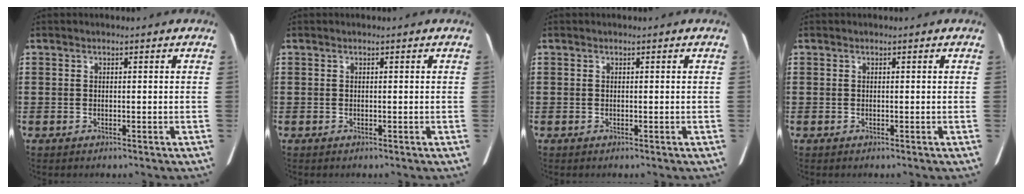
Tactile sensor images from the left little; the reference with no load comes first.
{"total": 0.0}
{"total": 0.0}
{"total": 0.0}